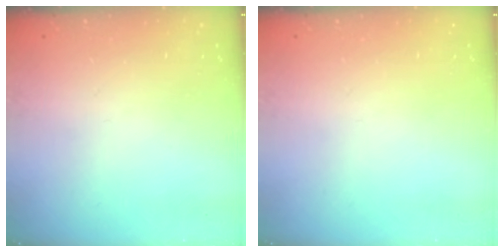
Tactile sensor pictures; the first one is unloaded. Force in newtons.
{"total": 0.0}